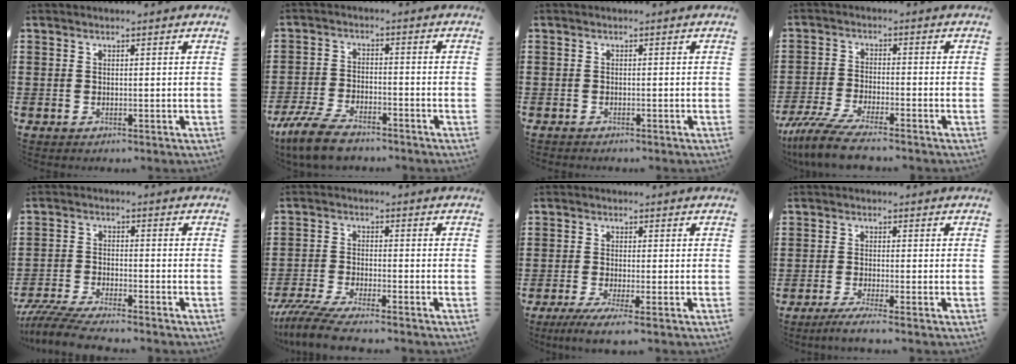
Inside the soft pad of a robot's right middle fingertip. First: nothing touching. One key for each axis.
{"total": 7.0, "fx": -5.6, "fy": 2.1, "fz": 3.6, "tx": -0.089, "ty": 0.001, "tz": -0.110}
{"total": 0.6, "fx": -0.5, "fy": 0.1, "fz": 0.0, "tx": -0.002, "ty": 0.000, "tz": -0.012}
{"total": 6.2, "fx": -5.3, "fy": 0.3, "fz": 3.2, "tx": -0.087, "ty": -0.020, "tz": -0.106}
{"total": 5.2, "fx": -4.9, "fy": 0.2, "fz": 1.8, "tx": -0.050, "ty": -0.011, "tz": -0.100}
{"total": 5.4, "fx": -4.9, "fy": 0.1, "fz": 2.3, "tx": -0.064, "ty": -0.020, "tz": -0.100}
{"total": 2.8, "fx": -1.9, "fy": -0.2, "fz": 2.0, "tx": -0.040, "ty": -0.012, "tz": -0.034}
{"total": 2.3, "fx": -1.8, "fy": -0.3, "fz": 1.4, "tx": -0.030, "ty": -0.006, "tz": -0.035}